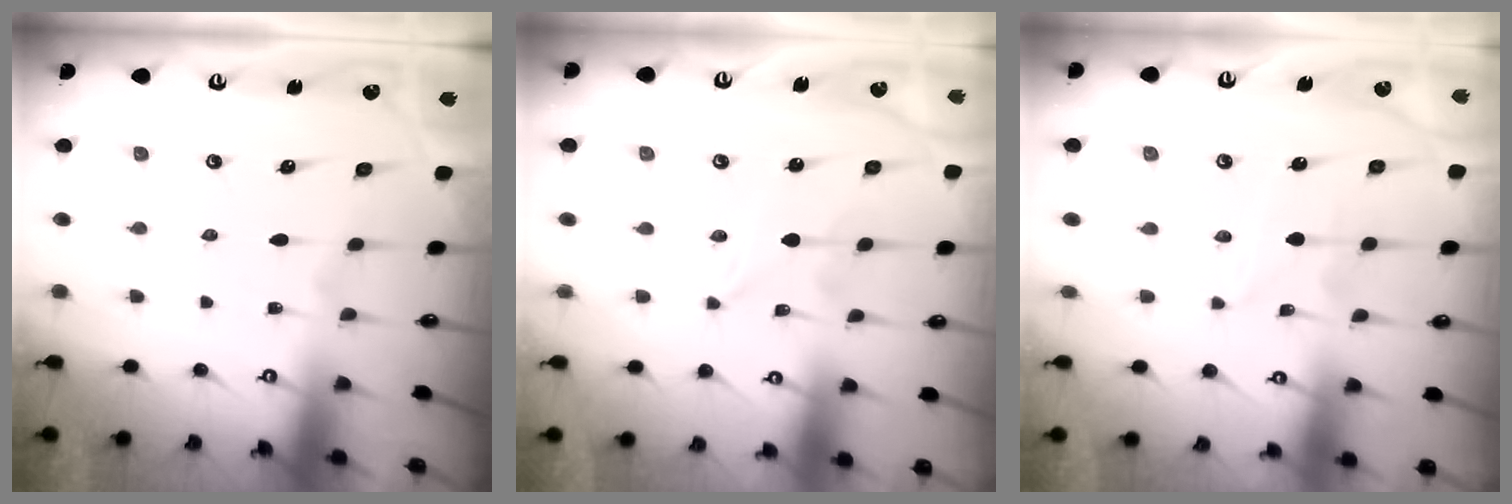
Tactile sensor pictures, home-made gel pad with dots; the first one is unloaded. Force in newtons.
{"total": 0.0}
{"total": 0.9, "press": 0.9, "slide": 0.1}